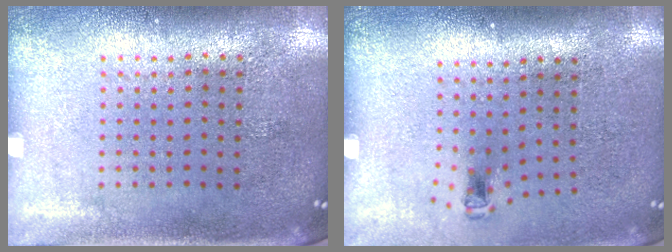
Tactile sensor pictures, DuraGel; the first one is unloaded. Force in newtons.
{"total": 0.6, "press": 0.3, "slide": 0.5}